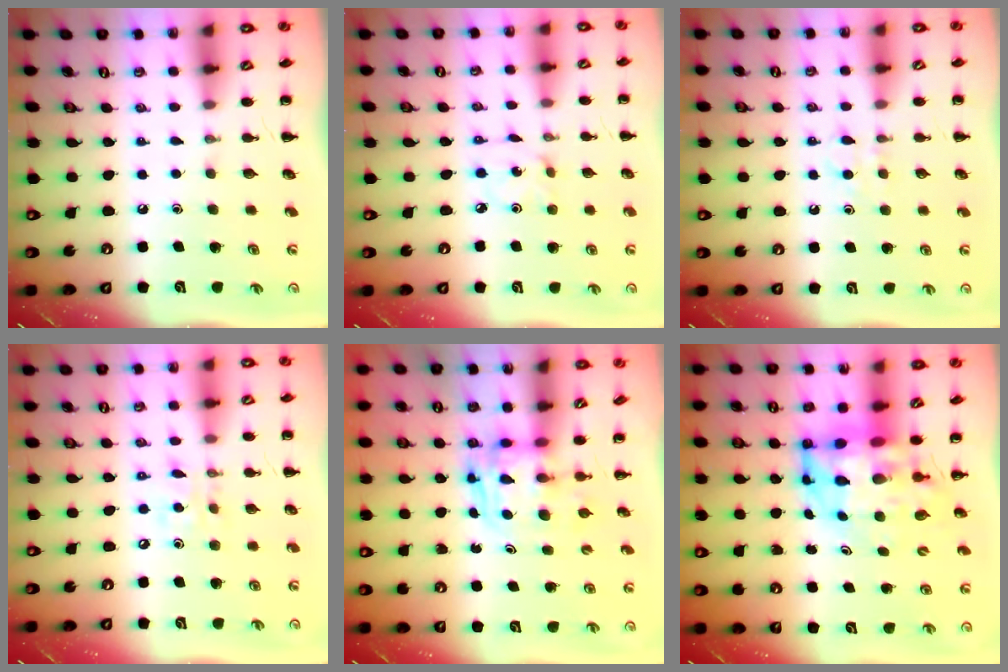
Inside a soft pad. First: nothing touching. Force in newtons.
{"total": 1.8, "press": 1.7, "slide": 0.5}
{"total": 4.1, "press": 3.9, "slide": 1.3}
{"total": 5.9, "press": 5.8, "slide": 1.3}
{"total": 2.7, "press": 2.7, "slide": 0.2}
{"total": 8.2, "press": 7.8, "slide": 2.5}